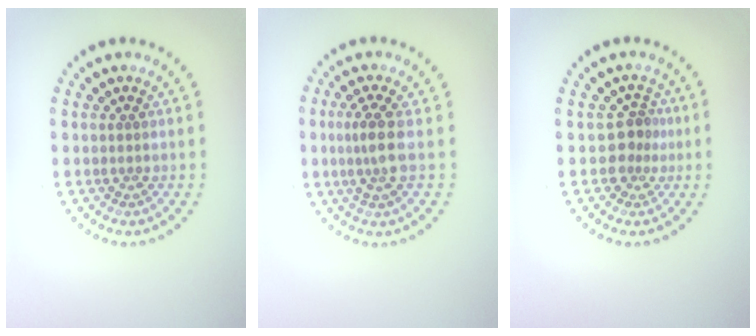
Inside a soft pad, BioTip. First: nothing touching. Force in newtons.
{"total": 2.4, "press": 2.0, "slide": 1.4}
{"total": 2.4, "press": 1.8, "slide": 1.5}